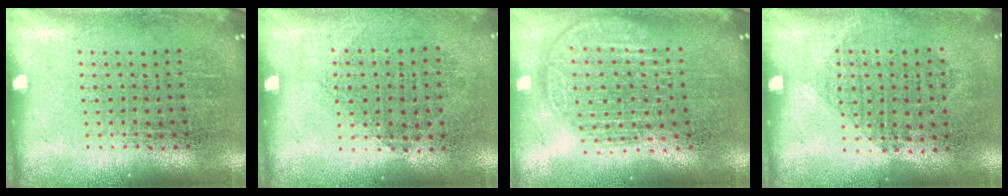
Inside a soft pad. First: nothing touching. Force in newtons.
{"total": 0.9, "press": 0.8, "slide": 0.4}
{"total": 1.8, "press": 1.5, "slide": 0.9}
{"total": 1.0, "press": 0.9, "slide": 0.4}